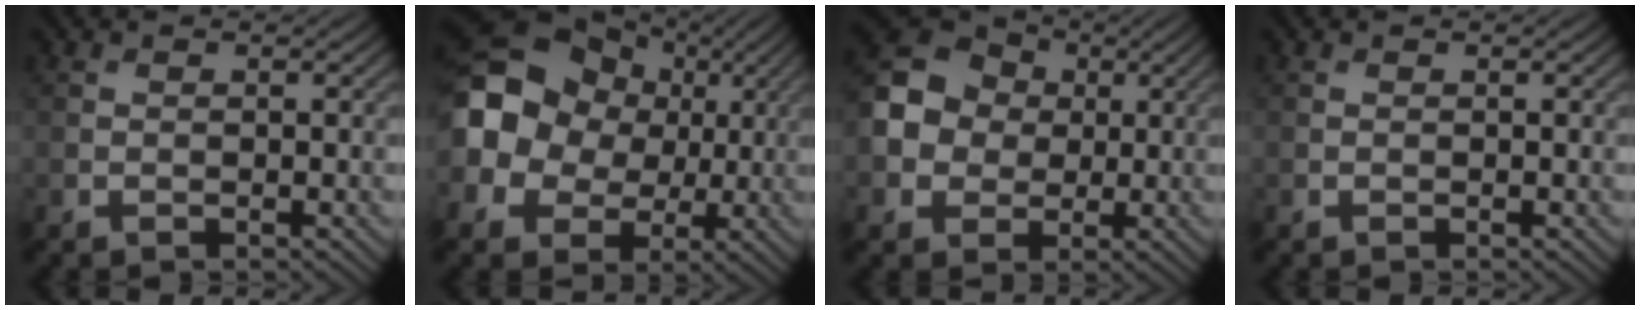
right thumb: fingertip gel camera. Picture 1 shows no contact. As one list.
[{"total": 13.9, "force": [1.6, 11.6, 7.6], "torque": [-0.188, 0.009, 0.012]}, {"total": 11.1, "force": [0.7, 9.9, 5.1], "torque": [-0.155, 0.021, -0.009]}, {"total": 0.0}]